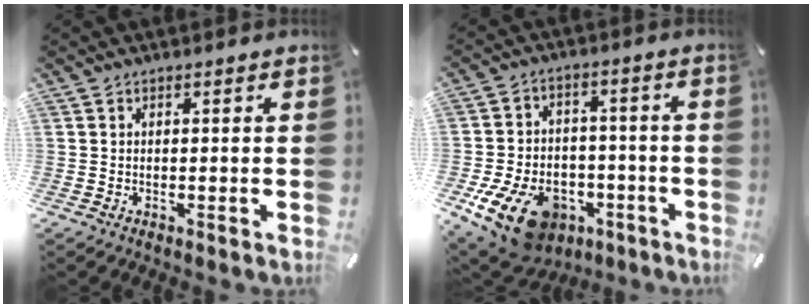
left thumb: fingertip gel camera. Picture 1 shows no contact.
{"total": 14.9, "force": [-7.5, 9.8, 8.4], "torque": [-0.165, 0.045, -0.126]}